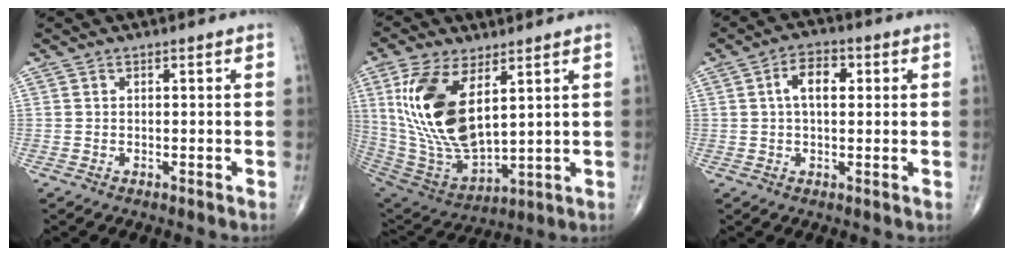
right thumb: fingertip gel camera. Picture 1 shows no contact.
{"total": 19.5, "force": [6.1, 9.4, 16.0], "torque": [-0.313, -0.029, 0.132]}
{"total": 6.3, "force": [1.3, 3.5, 5.1], "torque": [-0.084, 0.014, 0.017]}